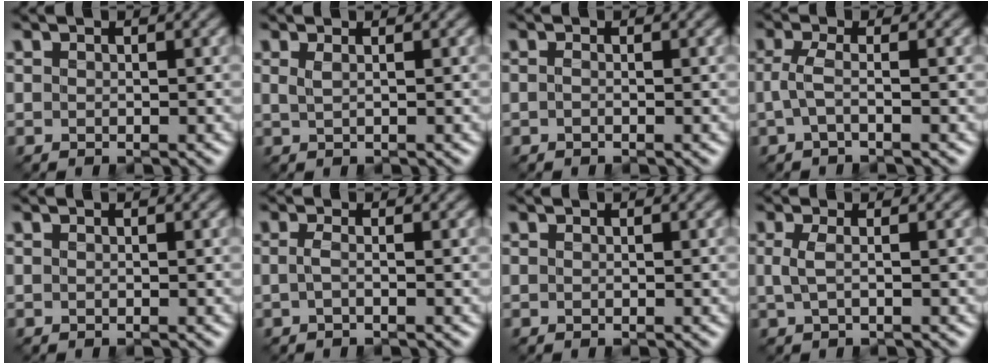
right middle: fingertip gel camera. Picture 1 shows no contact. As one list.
[{"total": 1.1, "force": [0.3, 0.5, 0.9], "torque": [-0.012, -0.002, 0.000]}, {"total": 0.5, "force": [-0.5, 0.1, 0.3], "torque": [-0.009, -0.002, -0.010]}, {"total": 1.8, "force": [-0.6, 0.4, 1.6], "torque": [-0.039, -0.005, -0.015]}, {"total": 0.0}, {"total": 1.1, "force": [-0.6, 0.3, 0.9], "torque": [-0.018, -0.005, -0.015]}, {"total": 0.0}, {"total": 1.6, "force": [-0.3, 0.5, 1.4], "torque": [-0.029, -0.002, -0.006]}]